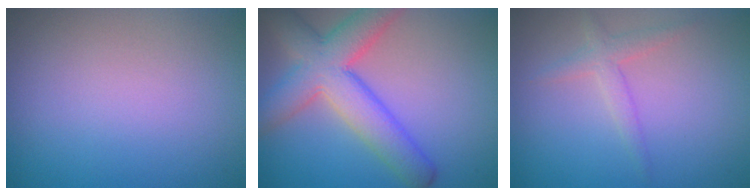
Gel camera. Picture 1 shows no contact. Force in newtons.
{"total": 7.5, "press": 7.5, "slide": 0.4}
{"total": 1.8, "press": 1.8, "slide": 0.1}